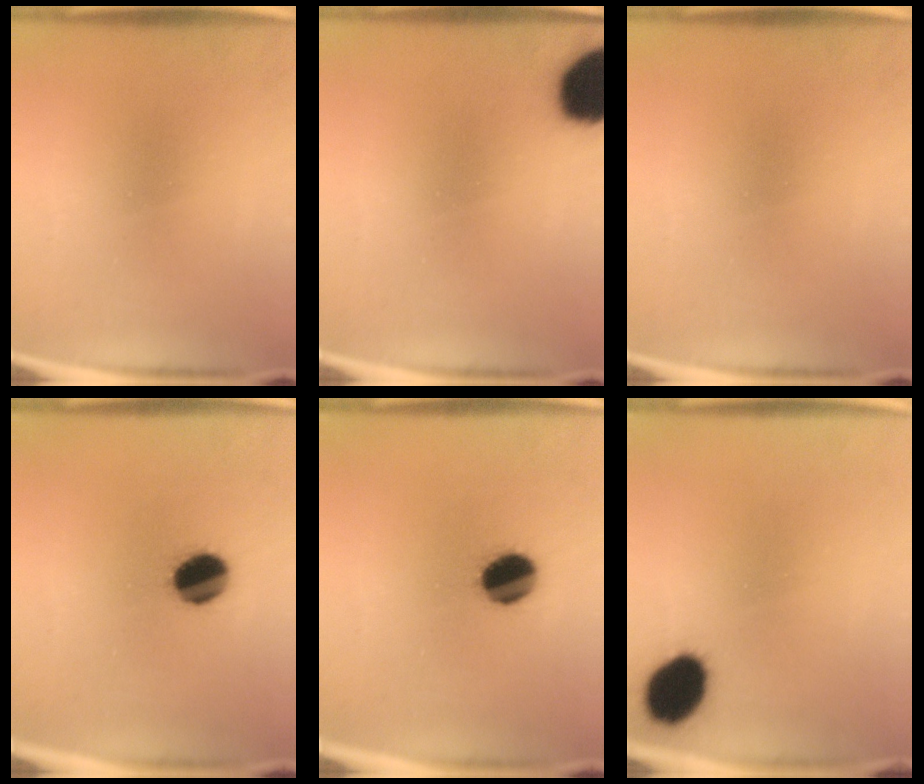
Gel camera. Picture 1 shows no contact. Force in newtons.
{"total": 17.2}
{"total": 0.0}
{"total": 9.6}
{"total": 9.6}
{"total": 11.0}